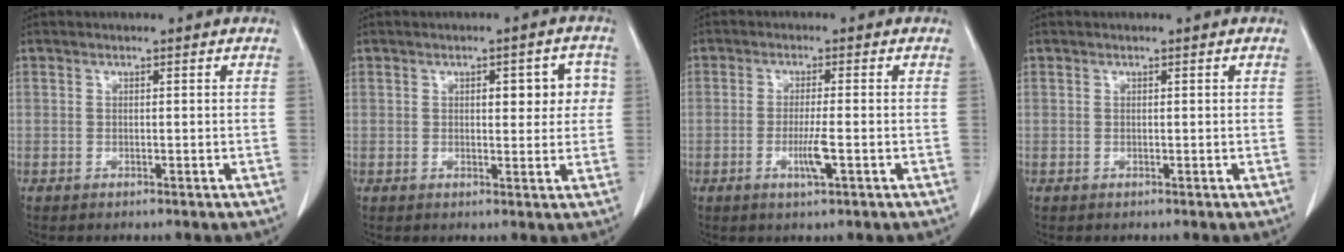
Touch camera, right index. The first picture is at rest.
{"total": 5.4, "force": [1.2, 2.4, 4.7], "torque": [-0.050, 0.017, 0.015]}
{"total": 3.8, "force": [-1.3, 0.0, 3.6], "torque": [-0.069, -0.007, -0.024]}
{"total": 0.0}